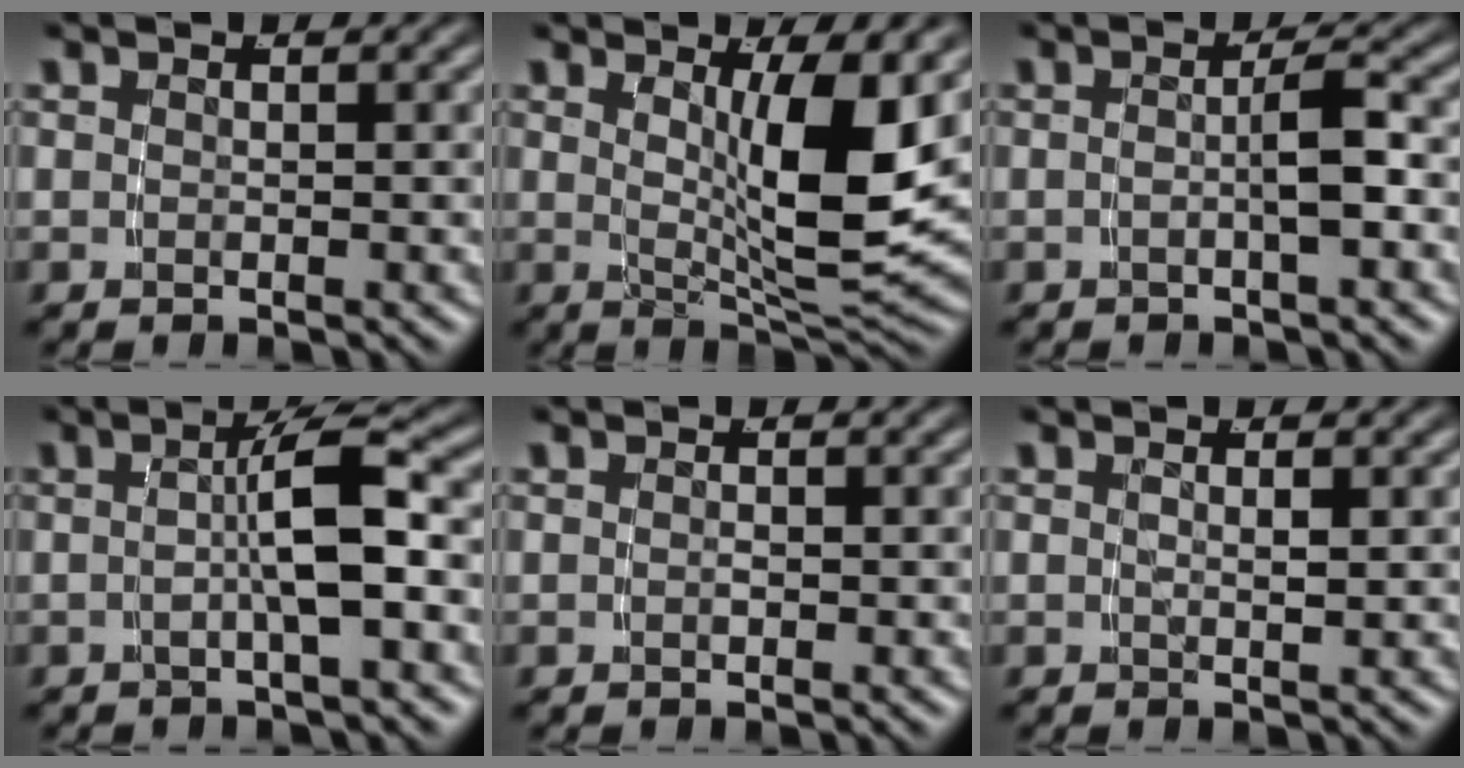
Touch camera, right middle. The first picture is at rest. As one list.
[{"total": 7.6, "force": [1.6, 1.5, 7.2], "torque": [-0.123, -0.018, 0.035]}, {"total": 2.4, "force": [-0.7, -0.2, 2.3], "torque": [-0.031, 0.000, -0.009]}, {"total": 4.2, "force": [-0.6, 0.0, 4.2], "torque": [-0.059, 0.010, -0.012]}, {"total": 0.0}, {"total": 0.9, "force": [0.2, -0.7, 0.6], "torque": [-0.009, -0.003, 0.010]}]